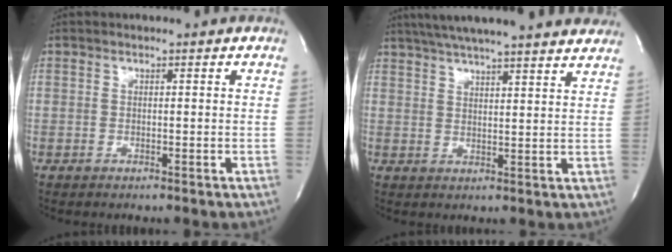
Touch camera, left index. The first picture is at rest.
{"total": 22.2, "force": [19.5, 1.8, 10.5], "torque": [-0.175, 0.025, 0.259]}